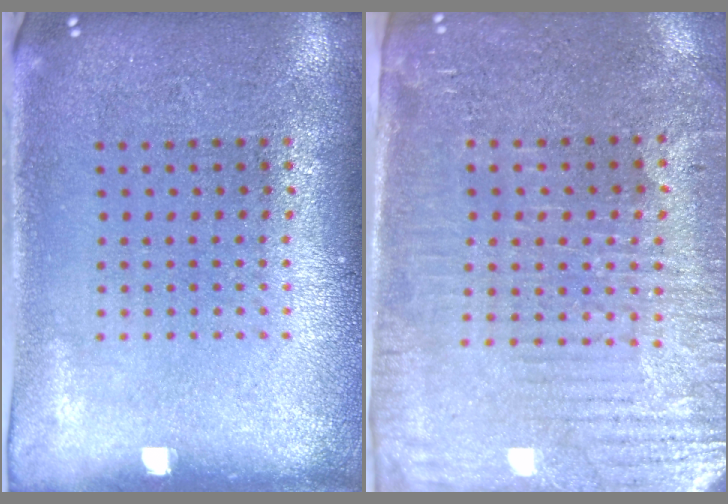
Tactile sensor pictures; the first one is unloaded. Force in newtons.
{"total": 3.8, "press": 3.5, "slide": 1.4}